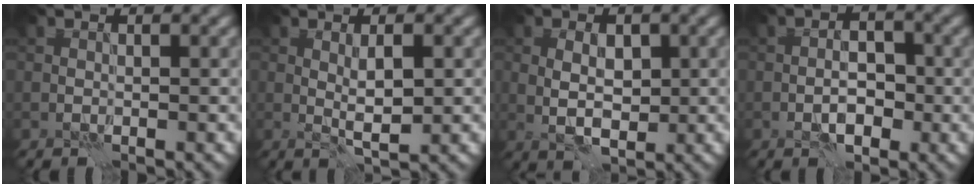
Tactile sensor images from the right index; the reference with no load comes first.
{"total": 2.6, "force": [0.4, 0.7, 2.5], "torque": [-0.048, -0.004, 0.009]}
{"total": 3.4, "force": [0.2, 2.1, 2.7], "torque": [-0.048, 0.000, 0.005]}
{"total": 3.1, "force": [-1.2, 1.6, 2.5], "torque": [-0.034, 0.006, -0.026]}